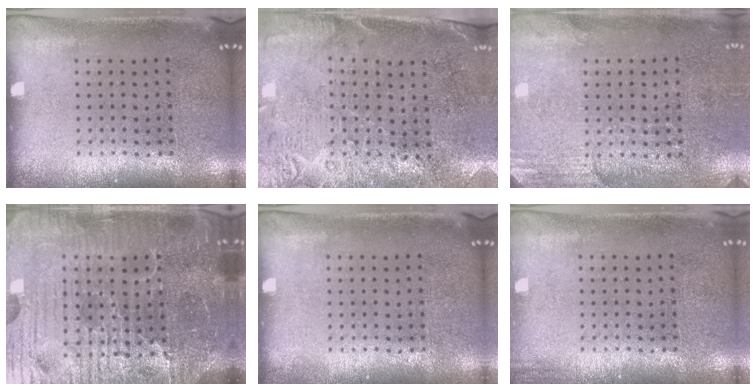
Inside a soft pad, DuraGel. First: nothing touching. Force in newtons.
{"total": 2.7, "press": 2.4, "slide": 1.4}
{"total": 2.8, "press": 2.5, "slide": 1.3}
{"total": 6.8, "press": 6.2, "slide": 2.8}
{"total": 0.0}
{"total": 0.8, "press": 0.7, "slide": 0.1}